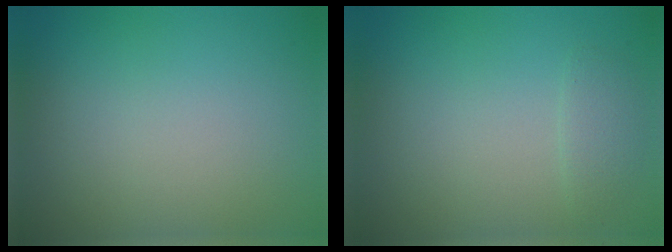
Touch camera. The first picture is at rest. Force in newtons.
{"total": 1.1, "press": 1.1, "slide": 0.0}